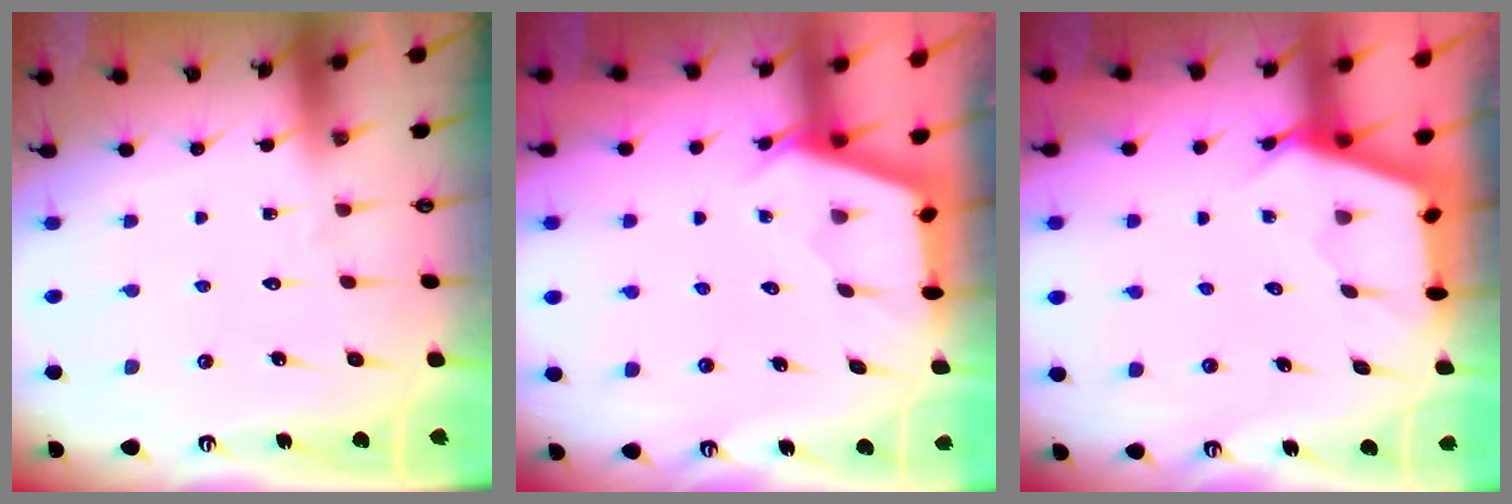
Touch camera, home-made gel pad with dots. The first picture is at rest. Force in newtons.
{"total": 2.7, "press": 2.7, "slide": 0.3}
{"total": 2.5, "press": 2.5, "slide": 0.3}